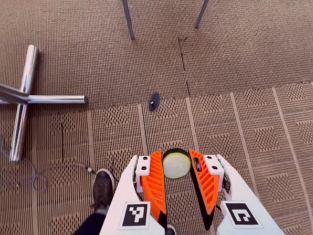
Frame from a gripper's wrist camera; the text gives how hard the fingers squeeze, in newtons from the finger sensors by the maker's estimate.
{"total": 7.6, "left": 7.5, "right": 7.7}